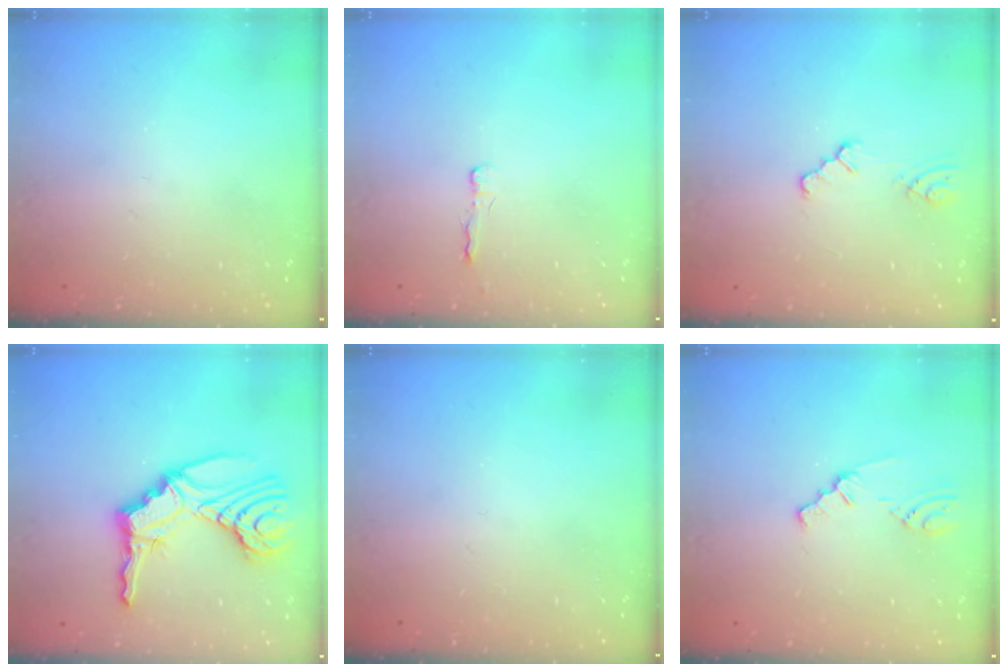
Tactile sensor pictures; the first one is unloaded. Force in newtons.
{"total": 2.2, "press": 2.2, "slide": 0.4}
{"total": 1.6, "press": 1.6, "slide": 0.2}
{"total": 16.9, "press": 16.7, "slide": 2.1}
{"total": 0.0}
{"total": 1.8, "press": 1.7, "slide": 0.3}